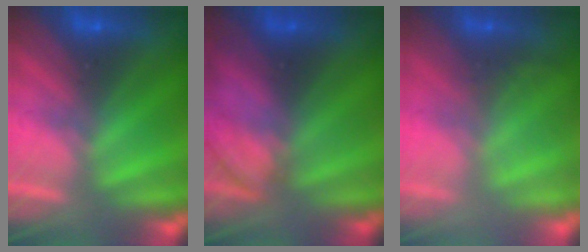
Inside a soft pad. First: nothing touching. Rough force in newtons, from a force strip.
{"total": 2.3}
{"total": 2.3}